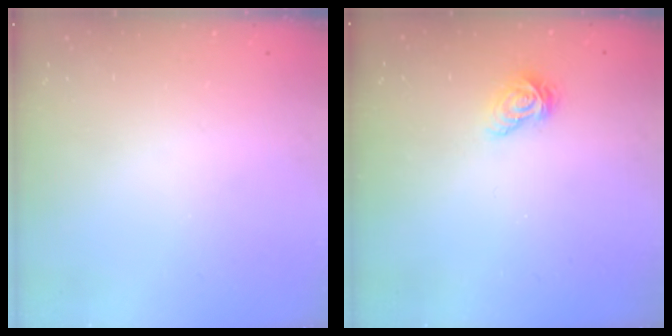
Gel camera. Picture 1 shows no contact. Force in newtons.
{"total": 6.0, "press": 6.0, "slide": 0.4}